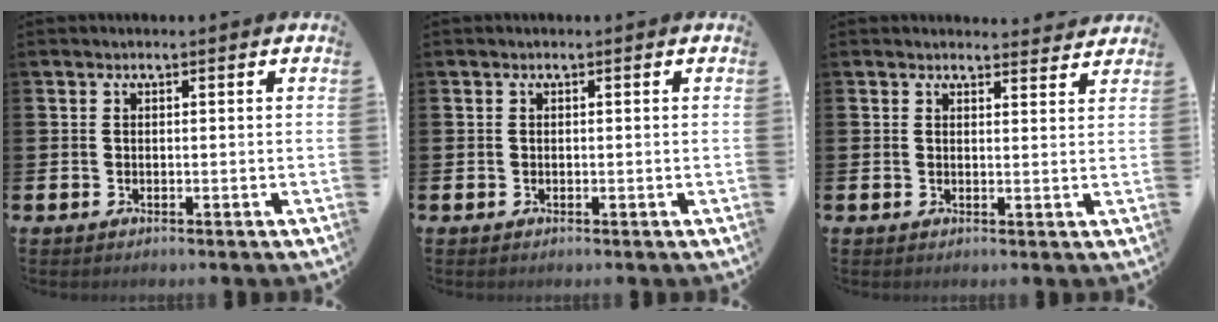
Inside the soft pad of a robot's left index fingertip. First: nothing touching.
{"total": 0.0}
{"total": 2.4, "force": [2.4, 0.4, -0.1], "torque": [0.006, -0.015, 0.041]}